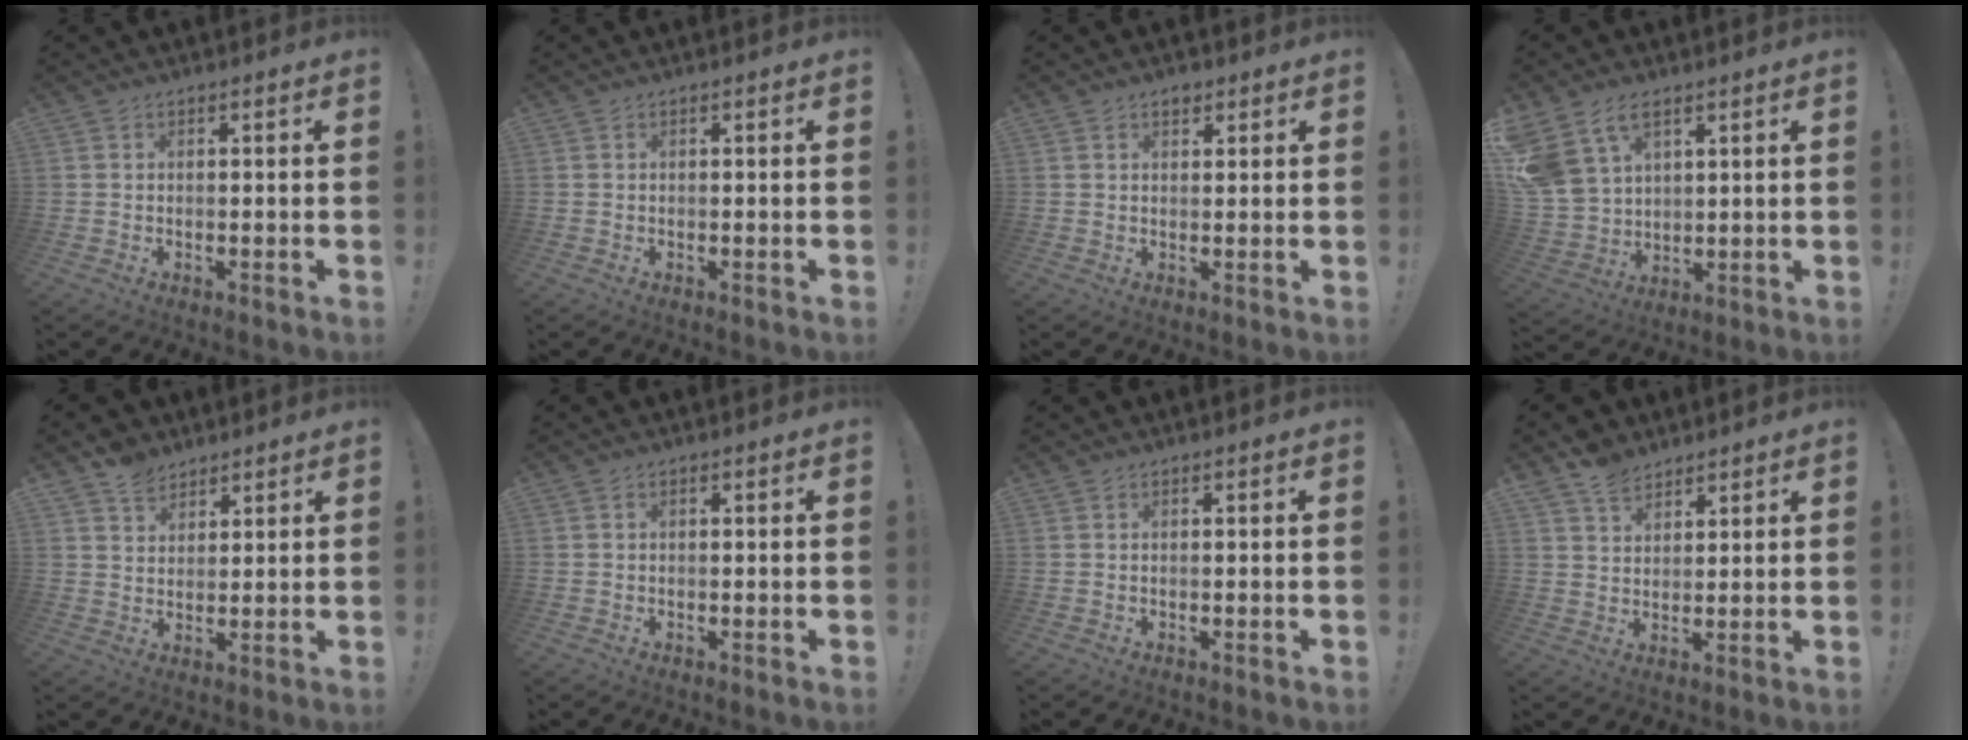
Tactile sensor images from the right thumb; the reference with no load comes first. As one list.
[{"total": 0.0}, {"total": 2.1, "force": [1.3, 1.4, 0.9], "torque": [0.000, -0.009, 0.021]}, {"total": 12.3, "force": [7.2, 8.0, 5.9], "torque": [-0.128, -0.035, 0.146]}, {"total": 6.4, "force": [4.8, 4.0, 1.3], "torque": [-0.019, -0.028, 0.093]}, {"total": 0.0}, {"total": 0.0}, {"total": 6.4, "force": [5.0, 3.6, 1.7], "torque": [-0.027, -0.030, 0.096]}]